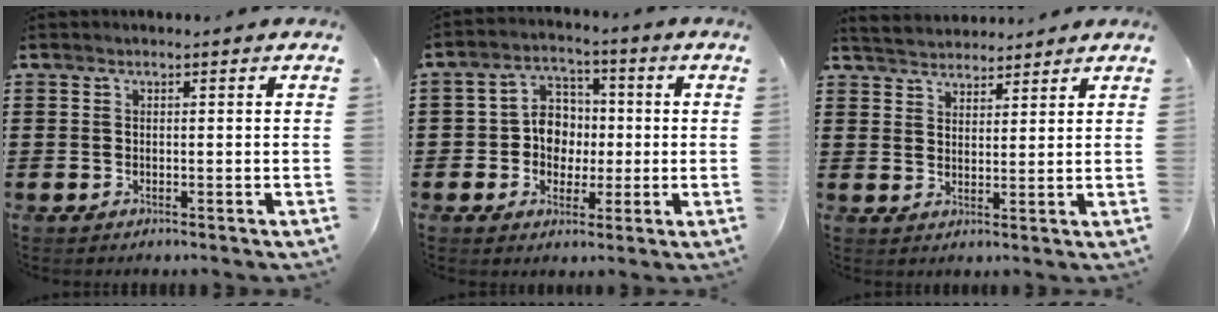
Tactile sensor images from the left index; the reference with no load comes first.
{"total": 6.6, "force": [-0.4, 6.0, 2.8], "torque": [-0.064, 0.017, -0.011]}
{"total": 3.4, "force": [3.3, 0.6, -0.2], "torque": [-0.008, -0.008, 0.062]}